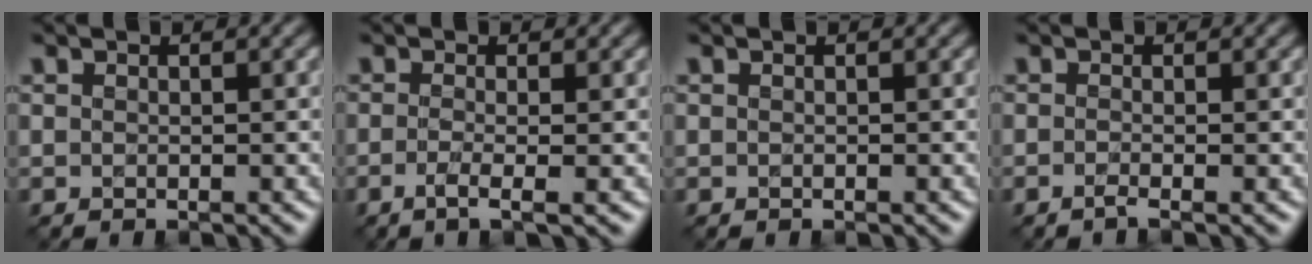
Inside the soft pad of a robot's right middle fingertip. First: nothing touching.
{"total": 2.2, "force": [-0.7, 0.7, 2.0], "torque": [-0.034, -0.008, -0.018]}
{"total": 0.0}
{"total": 1.0, "force": [-0.6, 0.1, 0.8], "torque": [-0.015, -0.008, -0.014]}